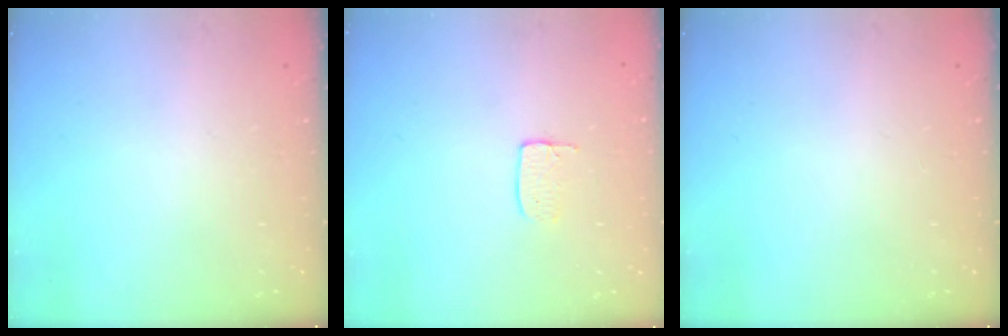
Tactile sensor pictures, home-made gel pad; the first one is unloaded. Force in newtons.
{"total": 3.5, "press": 3.5, "slide": 0.2}
{"total": 0.0}